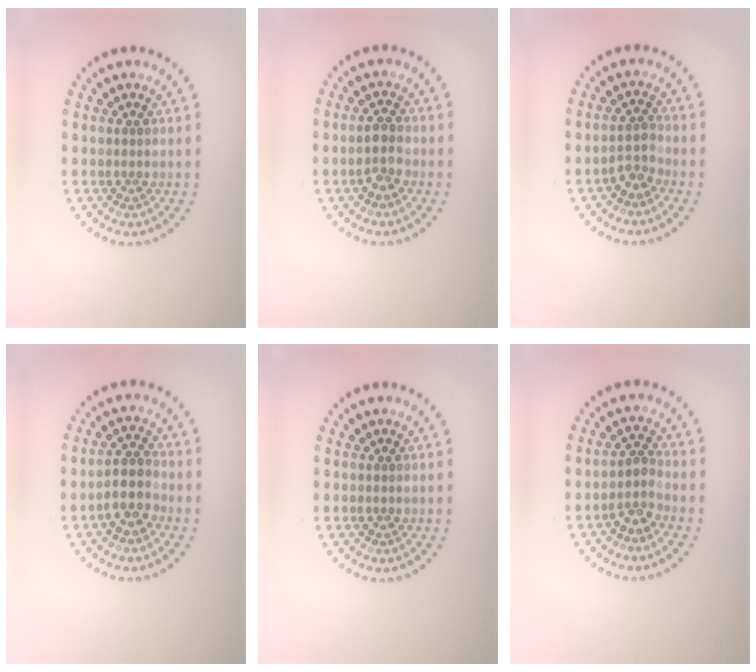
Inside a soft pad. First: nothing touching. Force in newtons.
{"total": 2.3, "press": 2.3, "slide": 0.6}
{"total": 1.9, "press": 1.5, "slide": 1.1}
{"total": 3.0, "press": 2.6, "slide": 1.5}
{"total": 0.0}
{"total": 1.9, "press": 1.4, "slide": 1.3}